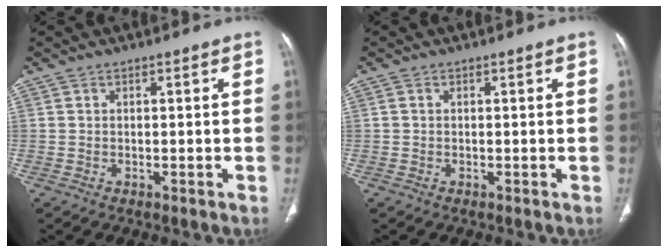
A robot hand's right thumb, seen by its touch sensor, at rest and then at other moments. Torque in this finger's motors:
{"motor_torque": [0.01, -0.17, -0.32, 0.12, -0.02]}